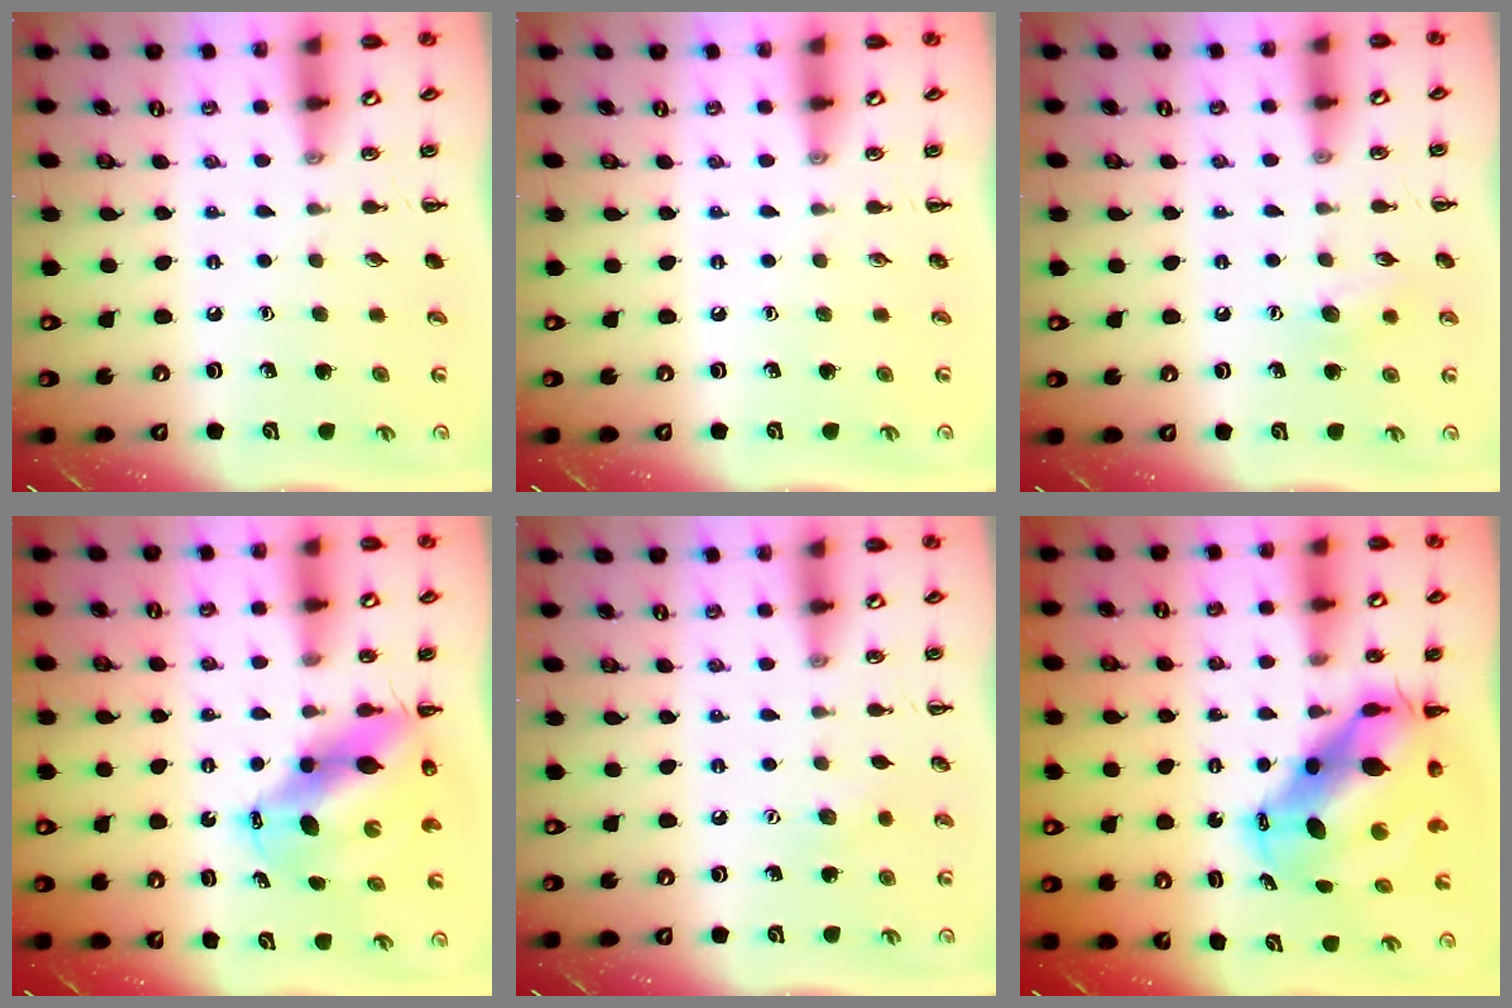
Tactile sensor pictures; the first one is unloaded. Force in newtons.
{"total": 0.0}
{"total": 6.8, "press": 6.7, "slide": 1.1}
{"total": 10.5, "press": 10.2, "slide": 2.6}
{"total": 3.4, "press": 3.3, "slide": 0.8}
{"total": 12.7, "press": 12.4, "slide": 2.9}